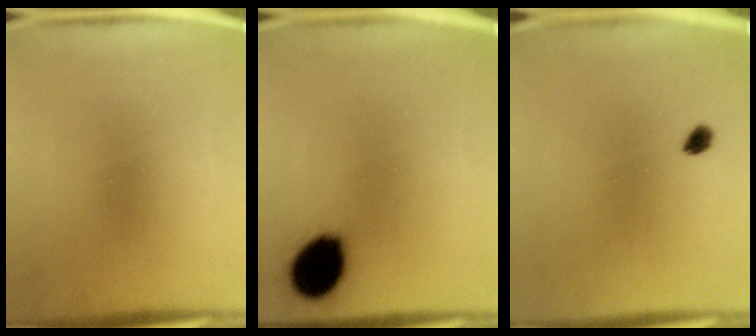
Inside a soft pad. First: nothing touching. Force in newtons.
{"total": 12.0}
{"total": 1.7}